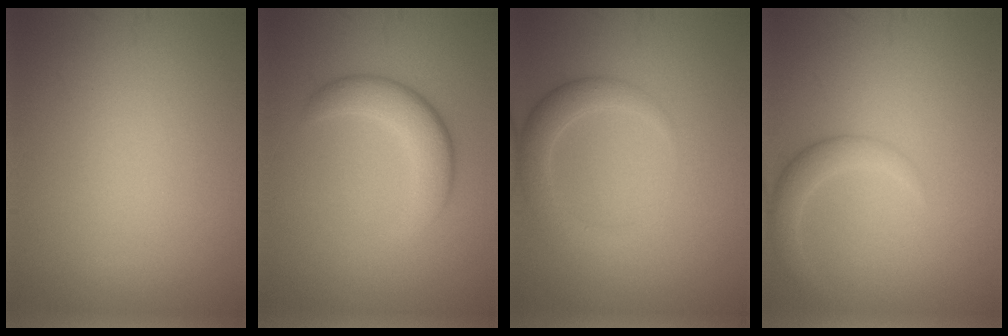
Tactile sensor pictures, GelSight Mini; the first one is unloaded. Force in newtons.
{"total": 4.1, "press": 4.1, "slide": 0.1}
{"total": 2.6, "press": 2.6, "slide": 0.2}
{"total": 2.2, "press": 2.2, "slide": 0.1}